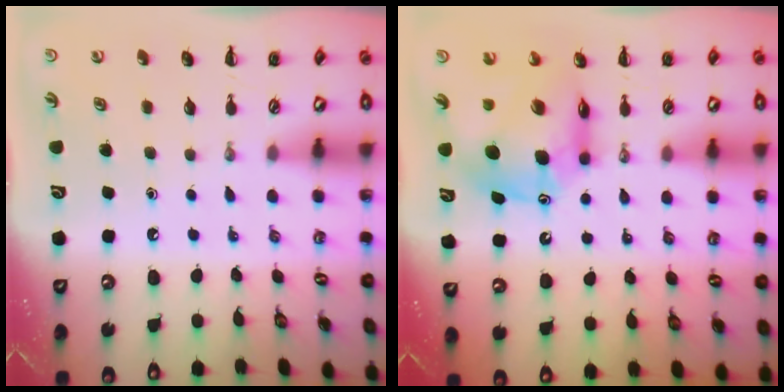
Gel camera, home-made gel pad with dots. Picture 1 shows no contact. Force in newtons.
{"total": 12.7, "press": 12.2, "slide": 3.5}